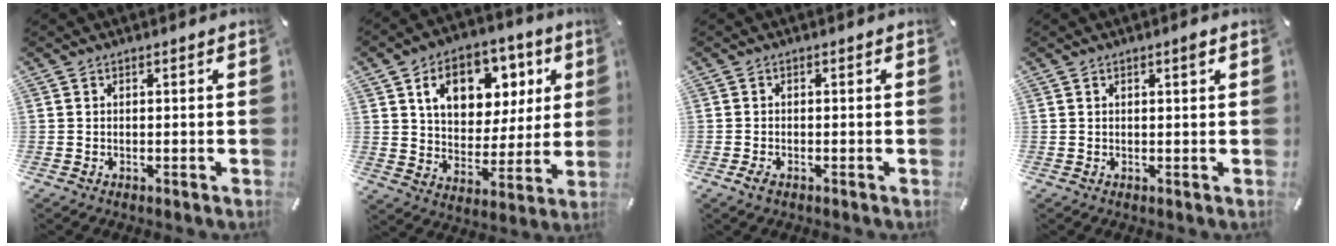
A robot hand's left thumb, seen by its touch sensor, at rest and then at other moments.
{"total": 14.8, "force": [6.4, 10.8, 7.9], "torque": [-0.121, -0.018, 0.115]}
{"total": 1.3, "force": [-0.9, 0.7, 0.8], "torque": [-0.014, 0.002, -0.016]}
{"total": 1.3, "force": [0.7, 0.2, 1.1], "torque": [-0.014, -0.002, 0.009]}